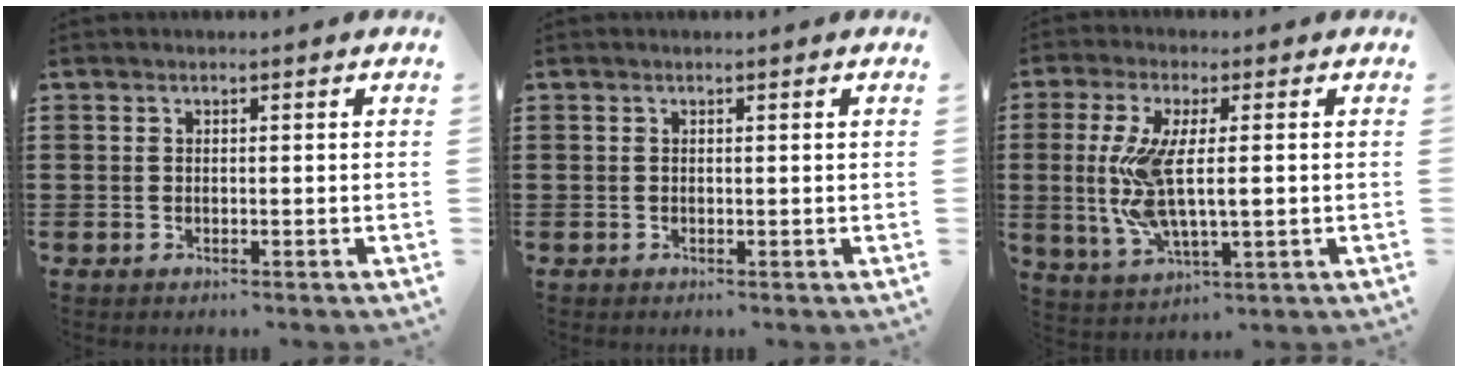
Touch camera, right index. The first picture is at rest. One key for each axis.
{"total": 0.0}
{"total": 9.4, "fx": 0.2, "fy": 2.6, "fz": 9.0, "tx": -0.205, "ty": -0.019, "tz": -0.004}